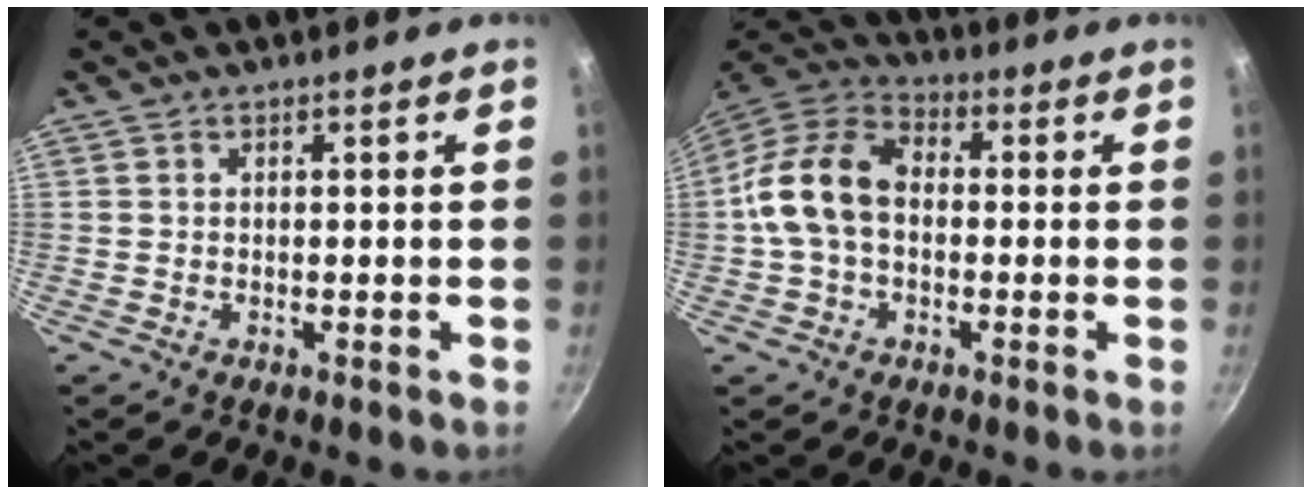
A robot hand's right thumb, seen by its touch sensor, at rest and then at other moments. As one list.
[{"total": 13.8, "force": [-0.5, 9.4, 10.1], "torque": [-0.197, 0.037, -0.018]}]